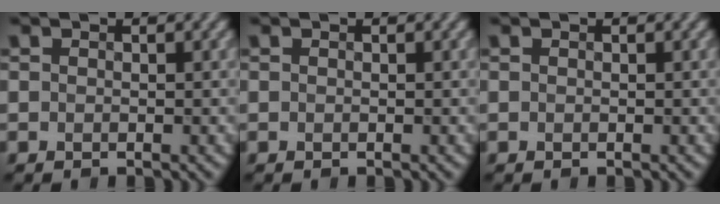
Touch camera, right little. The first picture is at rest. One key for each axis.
{"total": 0.0}
{"total": 0.0}